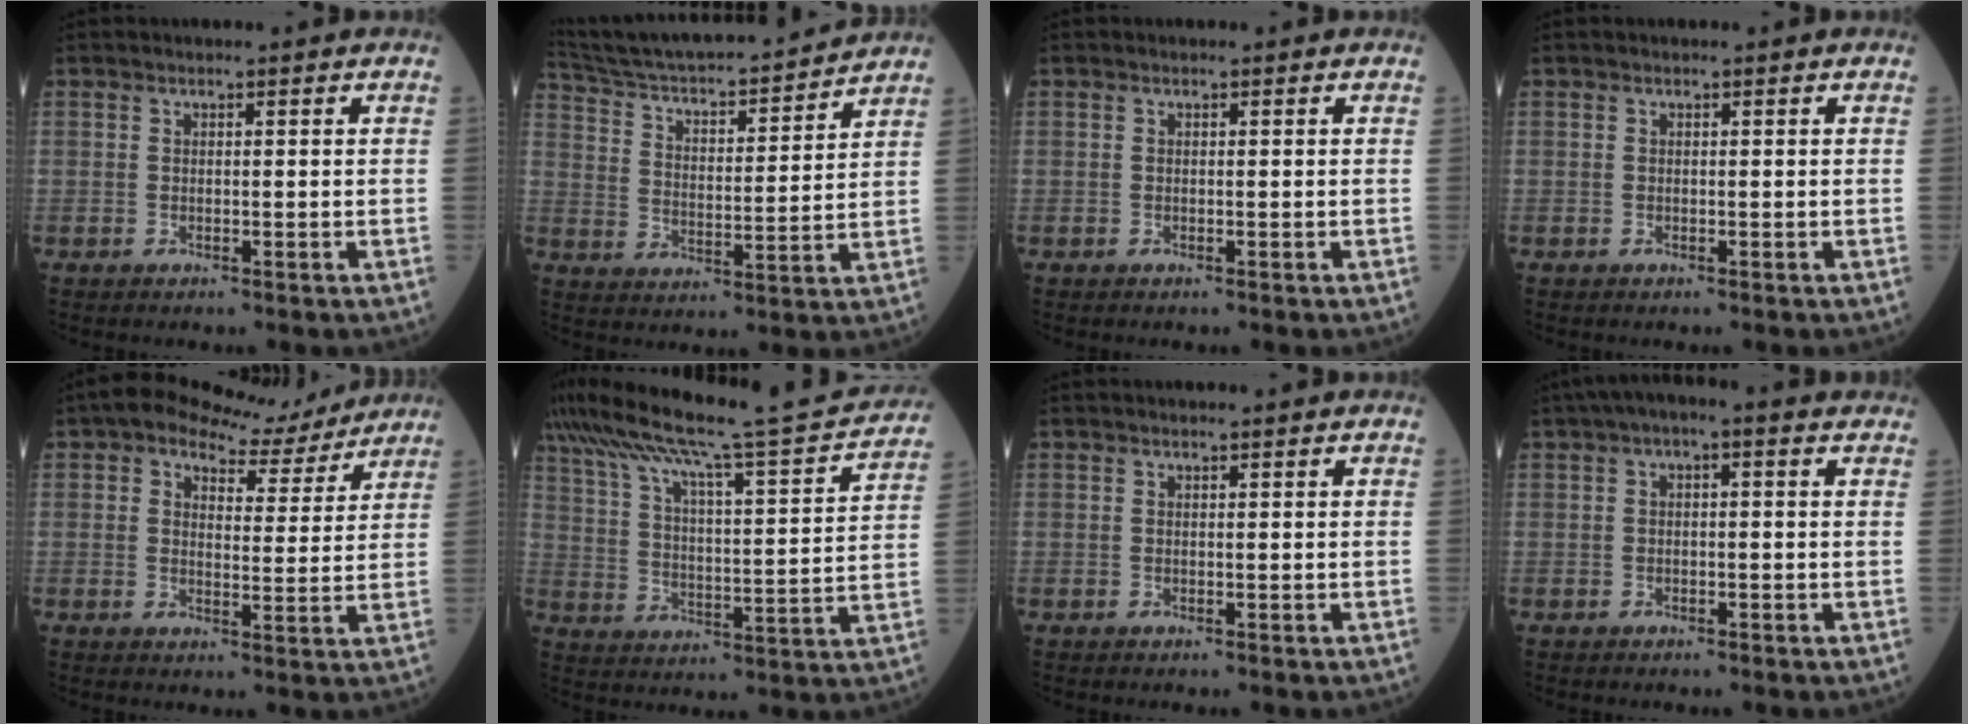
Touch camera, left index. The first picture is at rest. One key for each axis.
{"total": 21.4, "fx": 19.9, "fy": 2.0, "fz": 7.7, "tx": -0.131, "ty": 0.004, "tz": 0.302}
{"total": 0.0}
{"total": 0.0}
{"total": 8.1, "fx": 7.0, "fy": 3.3, "fz": 2.3, "tx": -0.035, "ty": 0.013, "tz": 0.090}
{"total": 25.5, "fx": 22.3, "fy": 1.4, "fz": 12.3, "tx": -0.213, "ty": -0.006, "tz": 0.313}
{"total": 0.6, "fx": 0.5, "fy": -0.1, "fz": 0.3, "tx": -0.004, "ty": 0.006, "tz": 0.011}
{"total": 4.3, "fx": 2.0, "fy": 1.2, "fz": 3.6, "tx": -0.052, "ty": 0.033, "tz": 0.022}